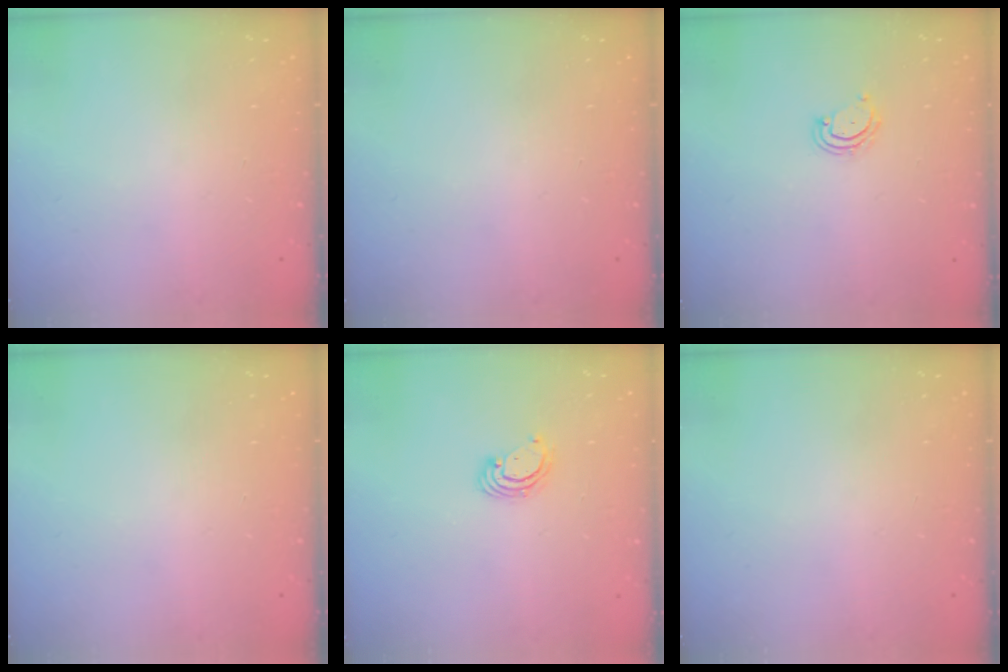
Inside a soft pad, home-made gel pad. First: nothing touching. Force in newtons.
{"total": 0.0}
{"total": 4.4, "press": 4.3, "slide": 0.3}
{"total": 0.0}
{"total": 3.3, "press": 3.3, "slide": 0.2}
{"total": 0.0}